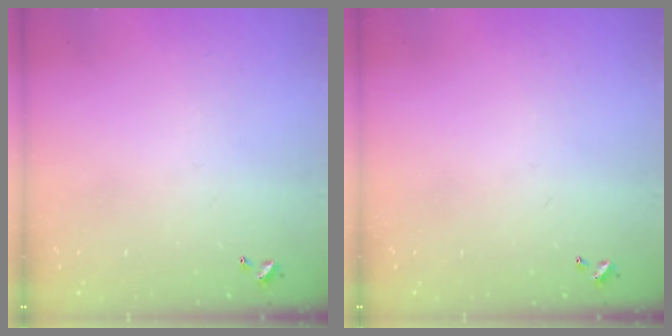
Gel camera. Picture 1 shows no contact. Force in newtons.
{"total": 0.0}